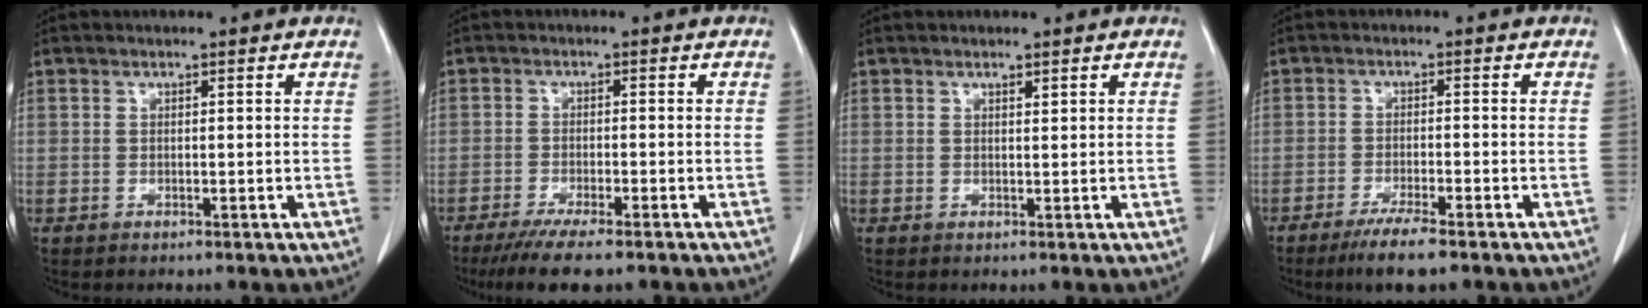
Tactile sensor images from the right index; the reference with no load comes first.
{"total": 7.6, "force": [-5.9, 1.2, 4.6], "torque": [-0.069, -0.014, -0.091]}
{"total": 0.6, "force": [0.5, 0.0, 0.3], "torque": [-0.008, -0.003, 0.008]}
{"total": 6.2, "force": [-4.5, 0.2, 4.3], "torque": [-0.073, -0.014, -0.073]}